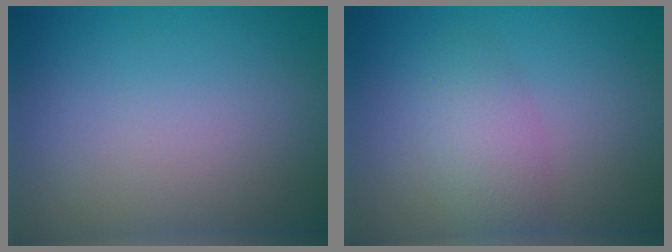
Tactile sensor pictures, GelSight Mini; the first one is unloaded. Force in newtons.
{"total": 1.9, "press": 1.9, "slide": 0.1}